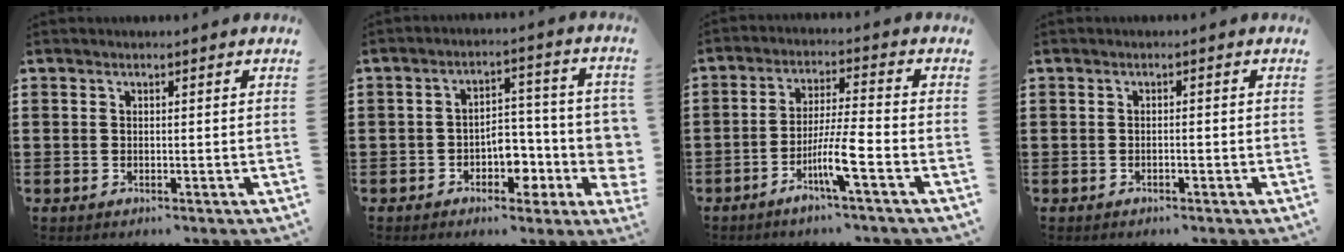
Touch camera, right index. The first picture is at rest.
{"total": 6.1, "force": [-2.4, 3.9, 4.0], "torque": [-0.055, 0.008, -0.047]}
{"total": 6.7, "force": [-3.4, -0.1, 5.7], "torque": [-0.117, -0.012, -0.067]}
{"total": 0.7, "force": [-0.4, 0.1, 0.6], "torque": [-0.012, -0.005, -0.006]}